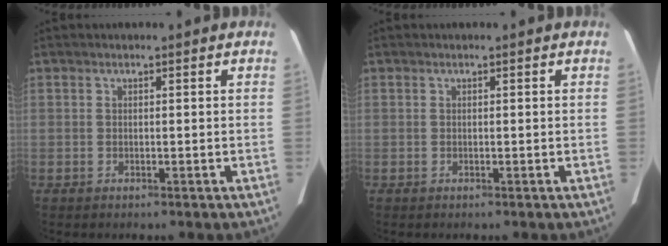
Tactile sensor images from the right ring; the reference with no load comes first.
{"total": 0.0}